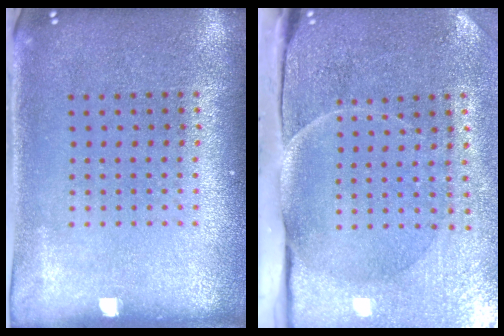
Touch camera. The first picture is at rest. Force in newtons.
{"total": 4.9, "press": 3.9, "slide": 2.9}